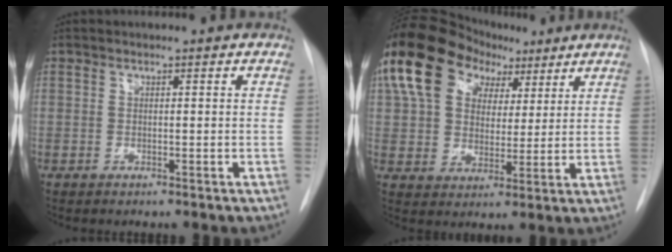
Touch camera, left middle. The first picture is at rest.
{"total": 15.0, "force": [8.1, 10.0, 7.8], "torque": [-0.156, 0.052, 0.141]}